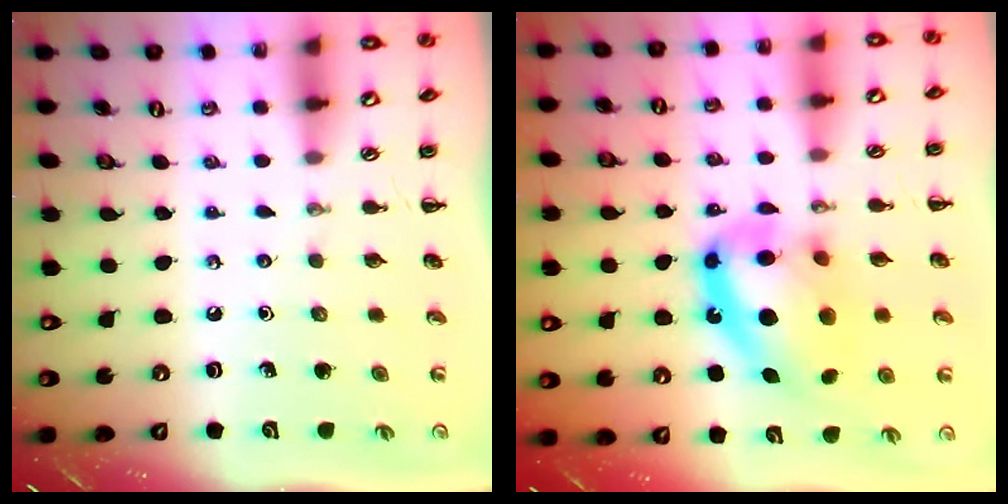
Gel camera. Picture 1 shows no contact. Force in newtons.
{"total": 16.5, "press": 16.0, "slide": 4.1}